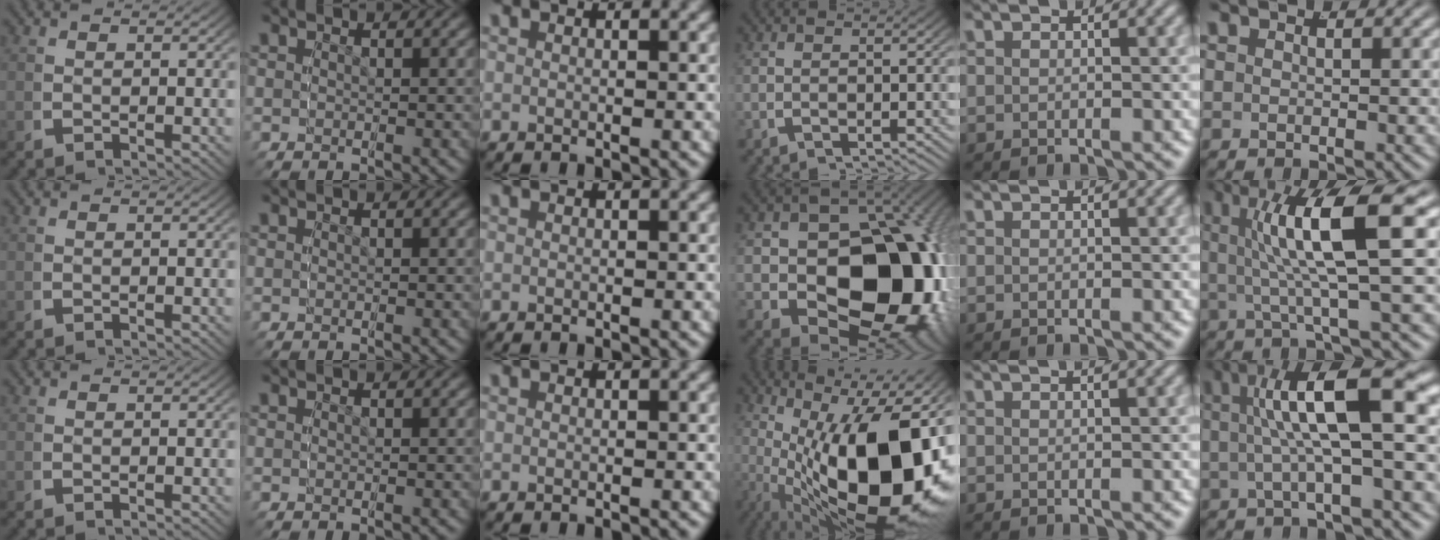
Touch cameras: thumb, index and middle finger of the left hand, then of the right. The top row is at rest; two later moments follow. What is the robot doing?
{"motion": "grasp_and_lifting", "object": "bottle"}